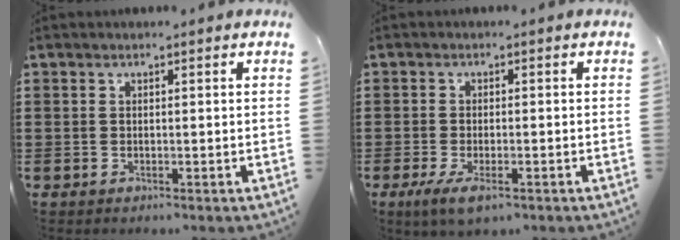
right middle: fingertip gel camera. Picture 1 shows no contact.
{"total": 3.6, "force": [-1.8, 1.1, 2.9], "torque": [-0.070, -0.008, -0.036]}